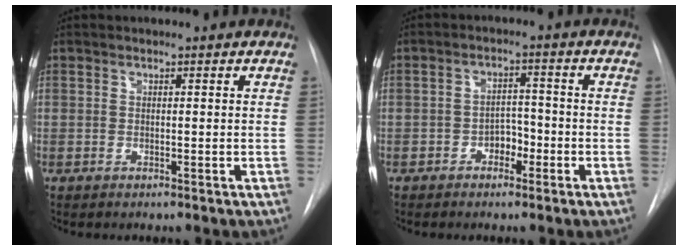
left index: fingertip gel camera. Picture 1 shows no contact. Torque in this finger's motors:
{"motor_torque": [-0.06, -0.10, 0.00, -0.01]}